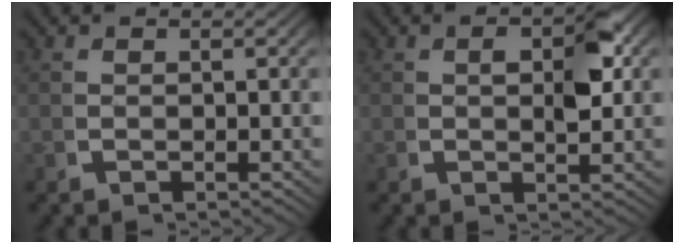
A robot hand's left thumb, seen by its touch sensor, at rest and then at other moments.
{"total": 3.6, "force": [0.8, 0.6, 3.5], "torque": [-0.036, 0.014, 0.009]}